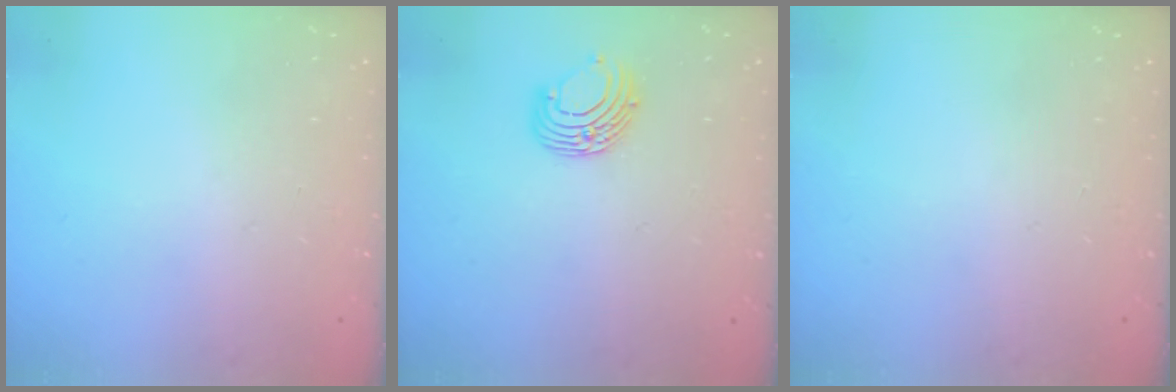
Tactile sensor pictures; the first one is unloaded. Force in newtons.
{"total": 8.2, "press": 8.2, "slide": 0.8}
{"total": 0.0}